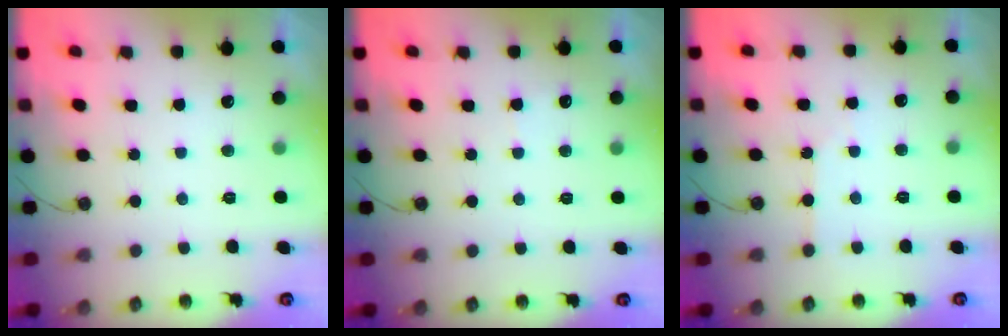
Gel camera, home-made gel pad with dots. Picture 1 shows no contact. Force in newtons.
{"total": 2.7, "press": 2.7, "slide": 0.3}
{"total": 2.6, "press": 2.6, "slide": 0.5}